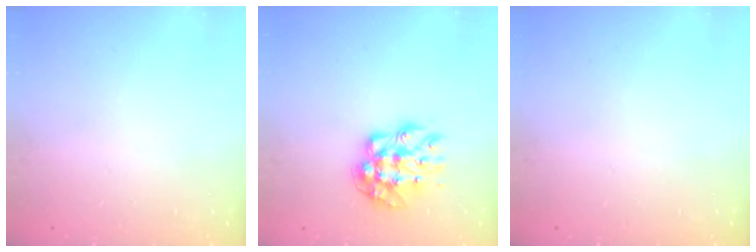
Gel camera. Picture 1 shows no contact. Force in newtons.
{"total": 10.9, "press": 10.9, "slide": 0.3}
{"total": 0.0}